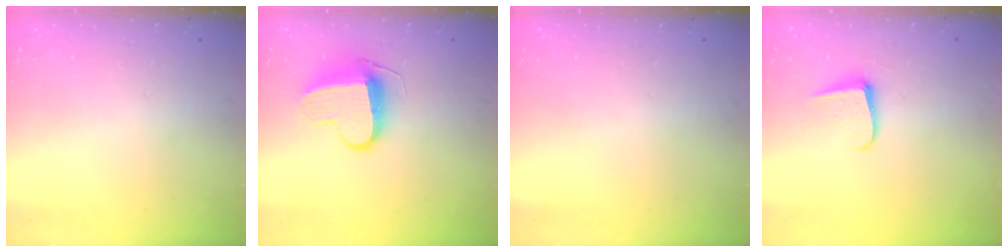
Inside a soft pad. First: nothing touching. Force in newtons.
{"total": 10.4, "press": 10.4, "slide": 0.5}
{"total": 0.0}
{"total": 6.0, "press": 6.0, "slide": 0.8}